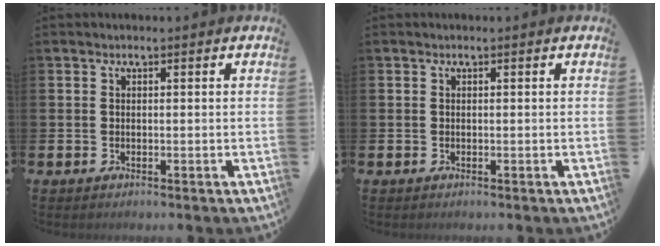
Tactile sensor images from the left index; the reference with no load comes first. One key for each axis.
{"total": 0.0}